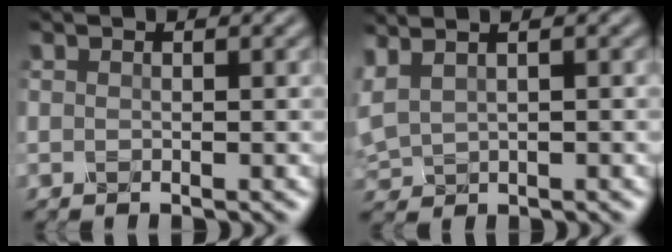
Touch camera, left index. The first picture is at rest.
{"total": 2.9, "force": [2.0, 1.1, 1.9], "torque": [-0.061, 0.029, 0.038]}